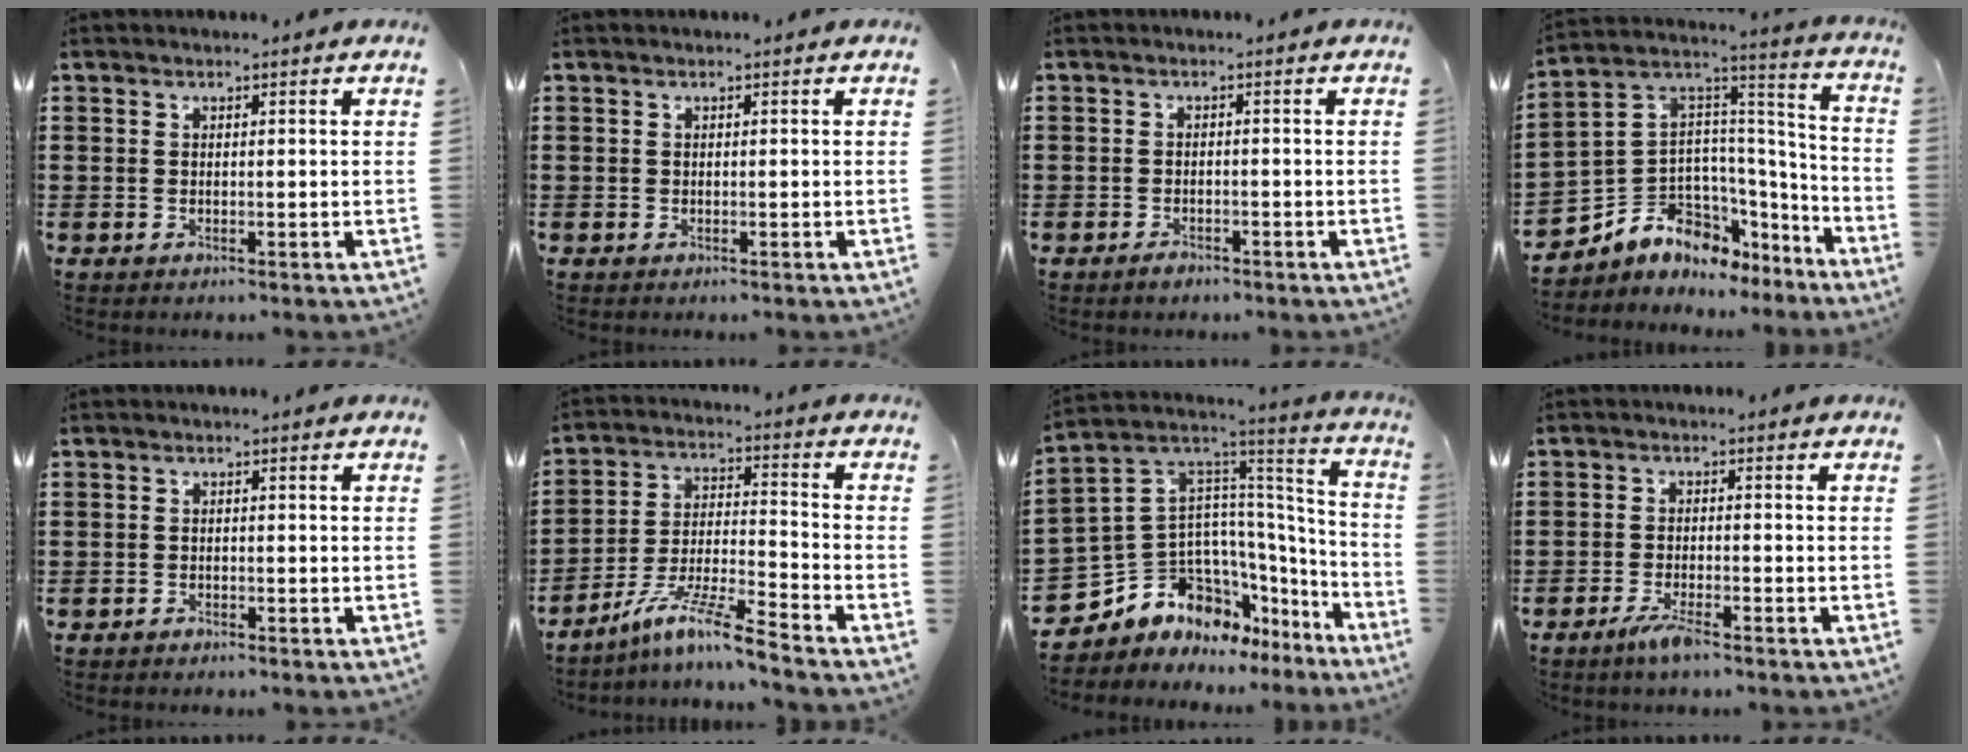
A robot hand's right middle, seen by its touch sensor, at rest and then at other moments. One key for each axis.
{"total": 0.0}
{"total": 1.4, "fx": -1.2, "fy": 0.7, "fz": 0.3, "tx": -0.008, "ty": 0.001, "tz": -0.025}
{"total": 6.2, "fx": -3.4, "fy": 5.1, "fz": 0.5, "tx": -0.050, "ty": -0.024, "tz": -0.065}
{"total": 0.9, "fx": -0.8, "fy": 0.3, "fz": 0.1, "tx": -0.003, "ty": 0.002, "tz": -0.018}
{"total": 10.0, "fx": -8.0, "fy": 0.3, "fz": 6.0, "tx": -0.122, "ty": -0.002, "tz": -0.159}
{"total": 9.6, "fx": -5.1, "fy": 7.3, "fz": 3.6, "tx": -0.123, "ty": -0.025, "tz": -0.103}
{"total": 3.4, "fx": -2.3, "fy": 0.3, "fz": 2.4, "tx": -0.051, "ty": -0.003, "tz": -0.044}